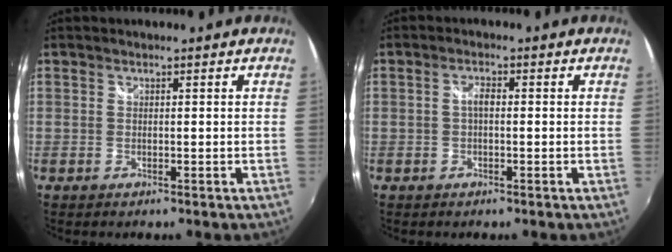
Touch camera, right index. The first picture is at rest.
{"total": 1.8, "force": [-0.2, 0.8, 1.6], "torque": [-0.031, 0.007, -0.006]}